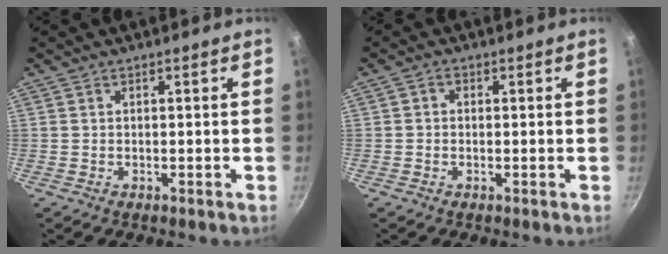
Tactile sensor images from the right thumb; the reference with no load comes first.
{"total": 1.2, "force": [-0.1, 1.1, 0.6], "torque": [-0.009, 0.006, -0.004]}